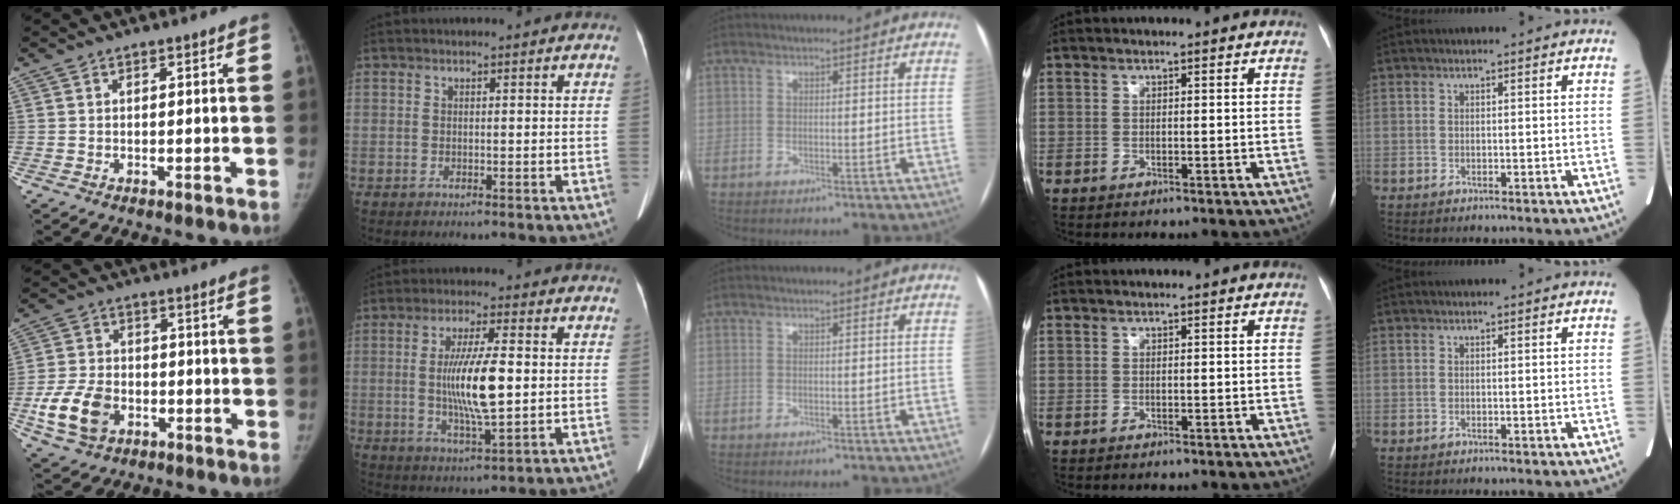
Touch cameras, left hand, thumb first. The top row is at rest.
{"thumb": {"total": 10.3, "force": [-3.6, 7.2, 6.5], "torque": [-0.119, 0.012, -0.062]}, "index": {"total": 10.3, "force": [0.1, 1.5, 10.2], "torque": [-0.196, -0.006, 0.002]}}